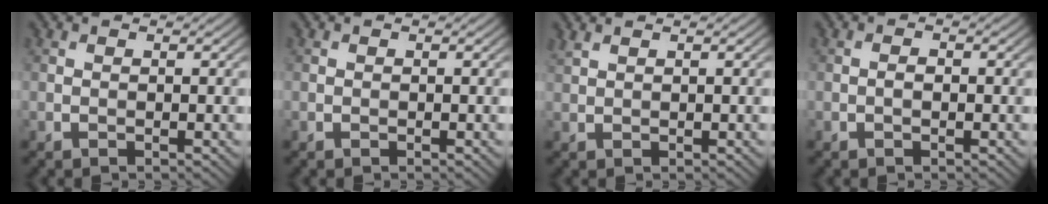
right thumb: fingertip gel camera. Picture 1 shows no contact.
{"total": 0.0}
{"total": 1.2, "force": [1.1, 0.1, 0.5], "torque": [-0.018, 0.005, 0.026]}
{"total": 1.0, "force": [-0.2, 0.5, 0.9], "torque": [-0.015, 0.004, -0.006]}